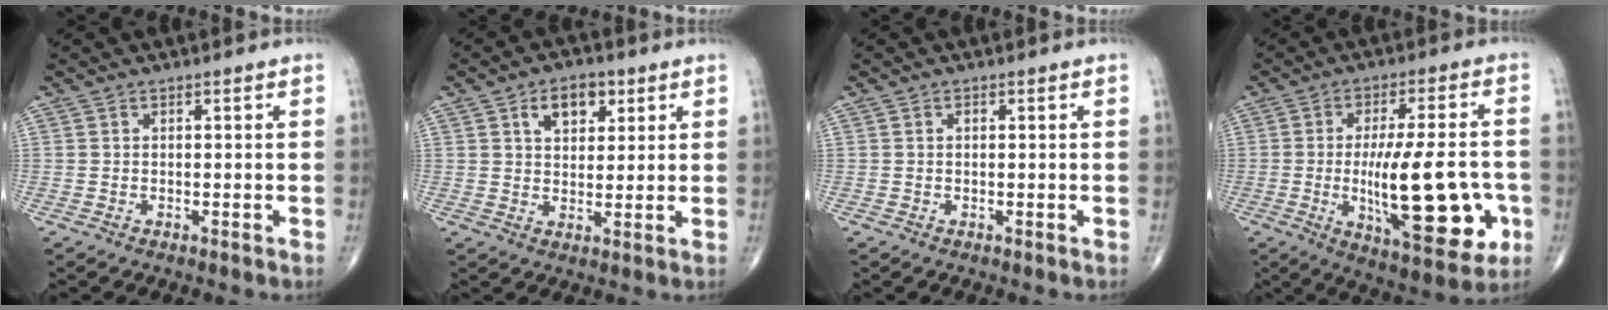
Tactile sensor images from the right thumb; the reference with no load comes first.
{"total": 7.0, "force": [3.1, 4.4, 4.5], "torque": [-0.045, -0.010, 0.047]}
{"total": 0.6, "force": [0.1, 0.3, 0.5], "torque": [-0.009, 0.001, 0.003]}
{"total": 21.0, "force": [-4.0, 7.0, 19.4], "torque": [-0.286, -0.002, -0.043]}